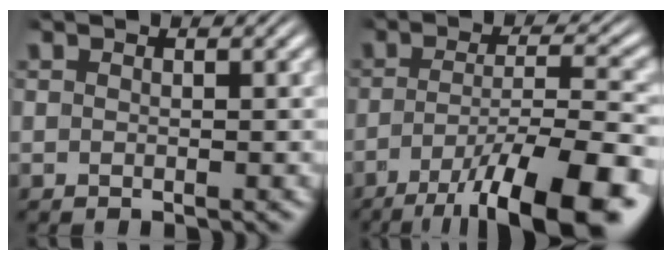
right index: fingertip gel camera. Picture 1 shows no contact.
{"total": 10.5, "force": [-5.8, 3.3, 8.2], "torque": [-0.123, -0.031, -0.068]}